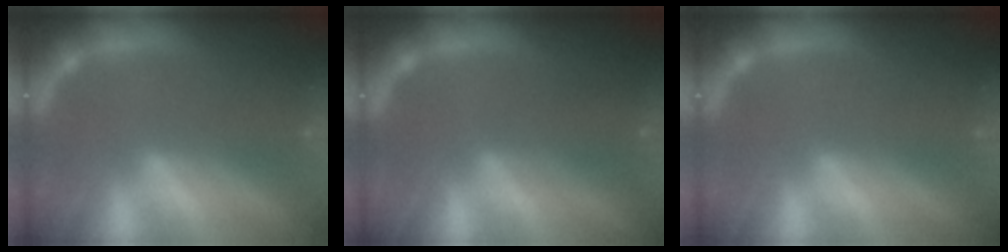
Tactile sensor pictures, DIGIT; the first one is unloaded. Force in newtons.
{"total": 2.5}
{"total": 0.0}